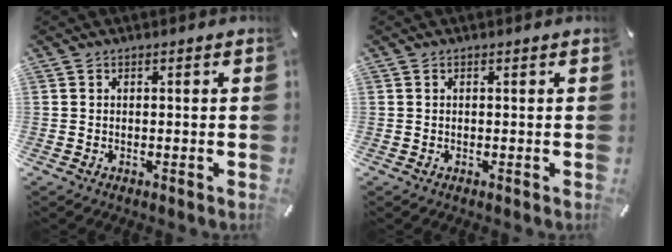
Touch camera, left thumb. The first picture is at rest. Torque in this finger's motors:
{"motor_torque": [-0.14, -0.26, -0.15, -0.20, 0.00]}